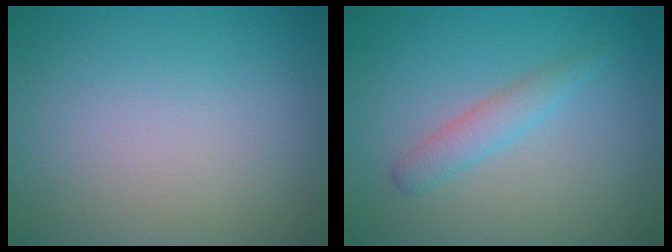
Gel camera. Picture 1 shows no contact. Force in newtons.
{"total": 1.9, "press": 1.9, "slide": 0.1}